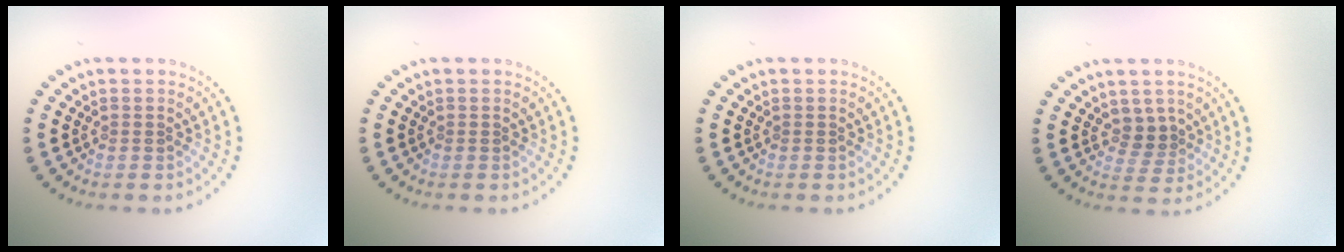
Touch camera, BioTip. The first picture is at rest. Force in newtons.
{"total": 0.0}
{"total": 0.0}
{"total": 2.0, "press": 1.5, "slide": 1.3}